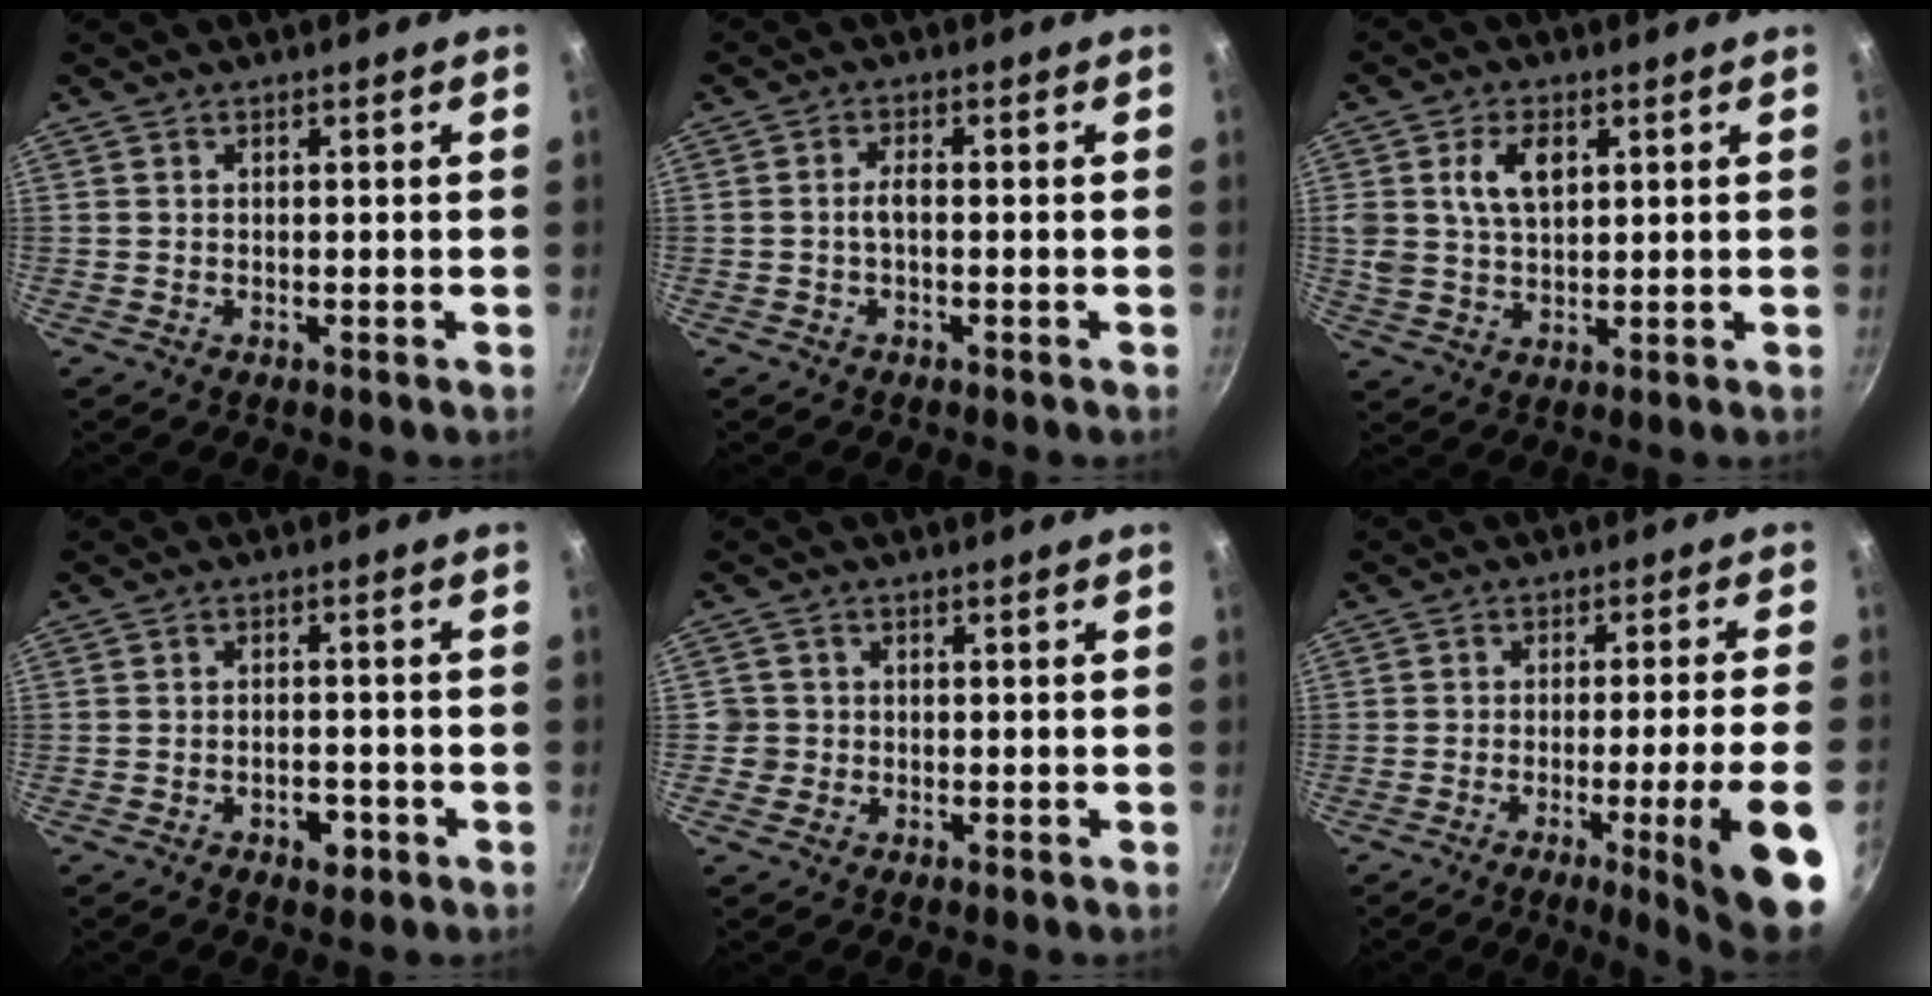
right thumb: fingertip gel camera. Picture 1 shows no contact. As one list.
[{"total": 1.9, "force": [-0.3, 0.7, 1.7], "torque": [-0.036, 0.010, -0.008]}, {"total": 7.7, "force": [2.5, 4.9, 5.5], "torque": [-0.092, -0.009, 0.046]}, {"total": 3.9, "force": [-1.9, 2.2, 2.6], "torque": [-0.027, 0.012, -0.026]}, {"total": 2.5, "force": [-0.5, 2.4, 0.3], "torque": [0.009, 0.011, -0.008]}, {"total": 13.7, "force": [-4.8, 0.1, 12.8], "torque": [-0.178, 0.016, -0.062]}]